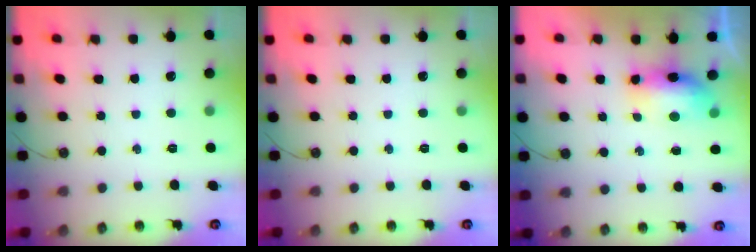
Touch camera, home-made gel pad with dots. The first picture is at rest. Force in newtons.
{"total": 0.0}
{"total": 8.0, "press": 7.9, "slide": 0.9}